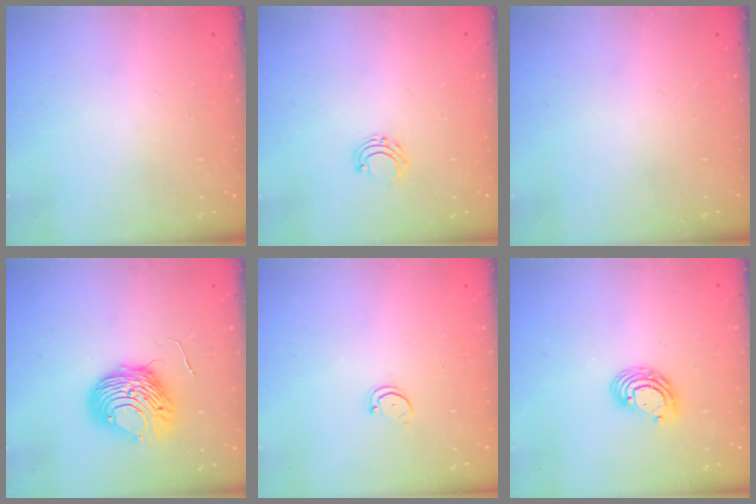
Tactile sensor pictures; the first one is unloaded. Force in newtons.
{"total": 6.5, "press": 6.5, "slide": 0.4}
{"total": 0.0}
{"total": 9.7, "press": 9.6, "slide": 1.1}
{"total": 1.5, "press": 1.5, "slide": 0.3}
{"total": 6.7, "press": 6.6, "slide": 0.8}